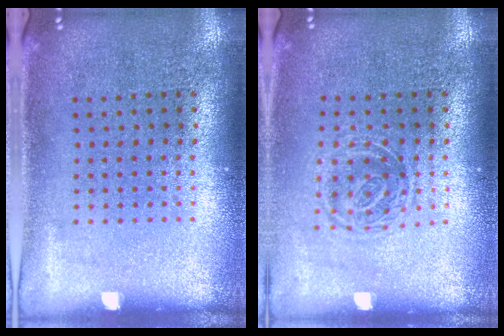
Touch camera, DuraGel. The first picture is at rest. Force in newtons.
{"total": 1.3, "press": 1.1, "slide": 0.7}